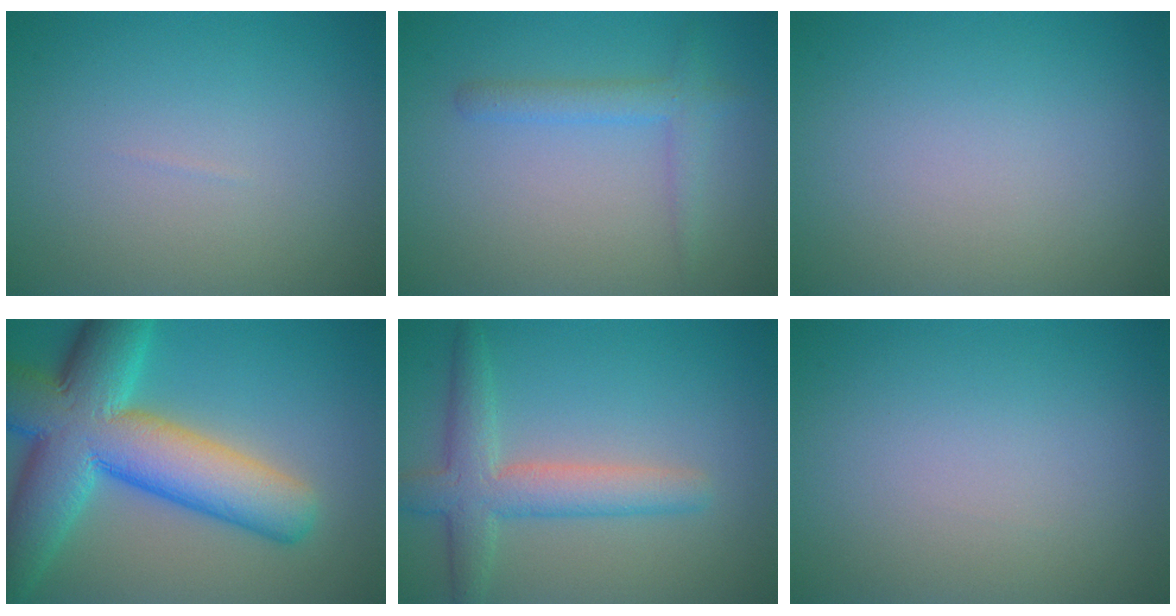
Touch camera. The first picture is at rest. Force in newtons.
{"total": 2.1, "press": 2.1, "slide": 0.2}
{"total": 0.0}
{"total": 13.1, "press": 13.1, "slide": 0.2}
{"total": 4.5, "press": 4.5, "slide": 0.1}
{"total": 0.0}